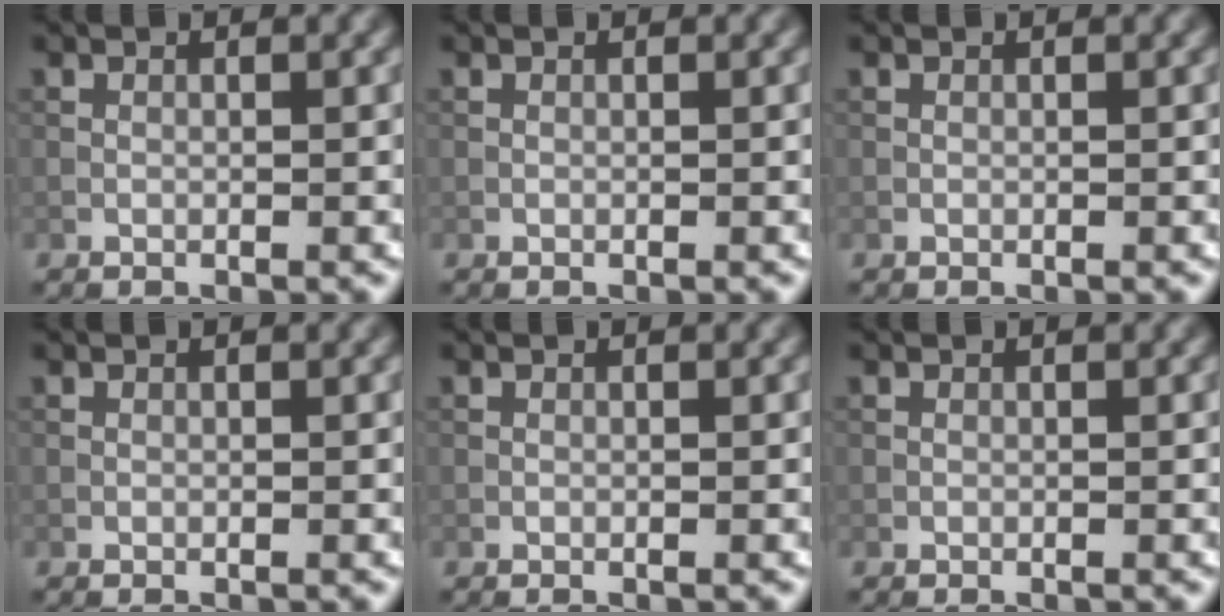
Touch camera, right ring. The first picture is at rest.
{"total": 0.0}
{"total": 0.0}
{"total": 0.0}
{"total": 0.0}
{"total": 0.0}